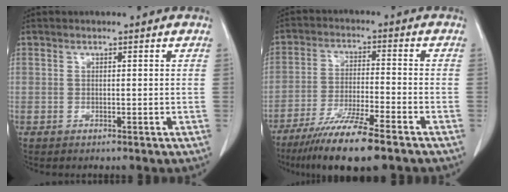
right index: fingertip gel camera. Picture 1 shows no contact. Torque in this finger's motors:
{"motor_torque": [0.09, -0.09, 0.54, 0.18]}